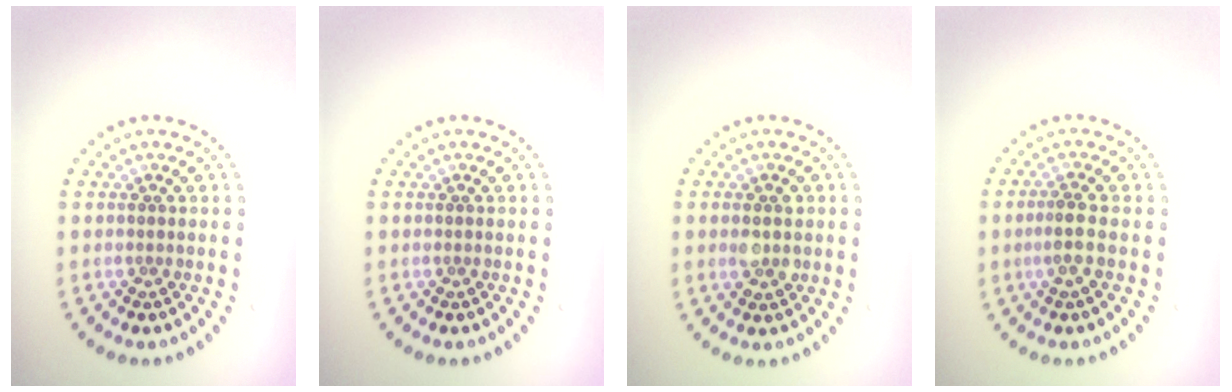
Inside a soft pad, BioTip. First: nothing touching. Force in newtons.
{"total": 0.0}
{"total": 2.0, "press": 2.0, "slide": 0.2}
{"total": 1.9, "press": 1.6, "slide": 0.9}